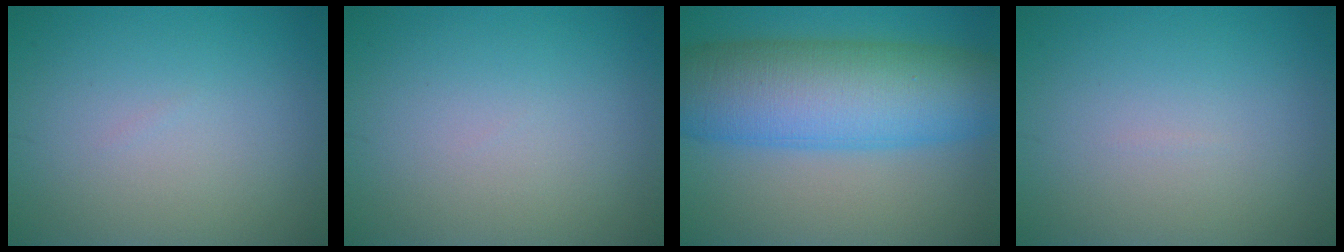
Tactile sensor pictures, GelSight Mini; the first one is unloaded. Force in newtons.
{"total": 0.0}
{"total": 12.2, "press": 12.2, "slide": 0.1}
{"total": 0.0}